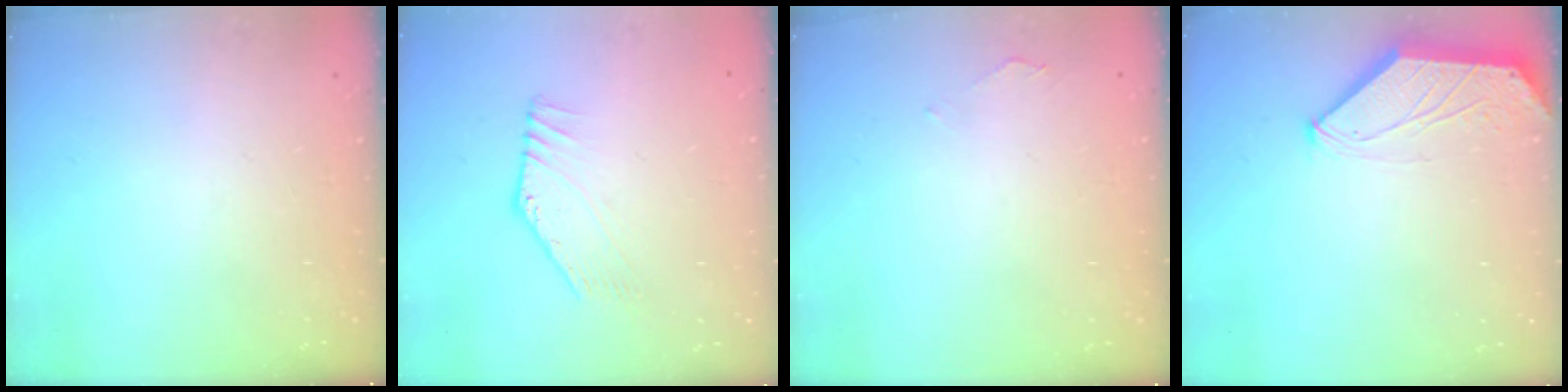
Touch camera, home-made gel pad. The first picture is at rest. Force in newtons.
{"total": 2.8, "press": 2.8, "slide": 0.2}
{"total": 1.0, "press": 1.0, "slide": 0.2}
{"total": 0.5, "press": 0.5, "slide": 0.3}